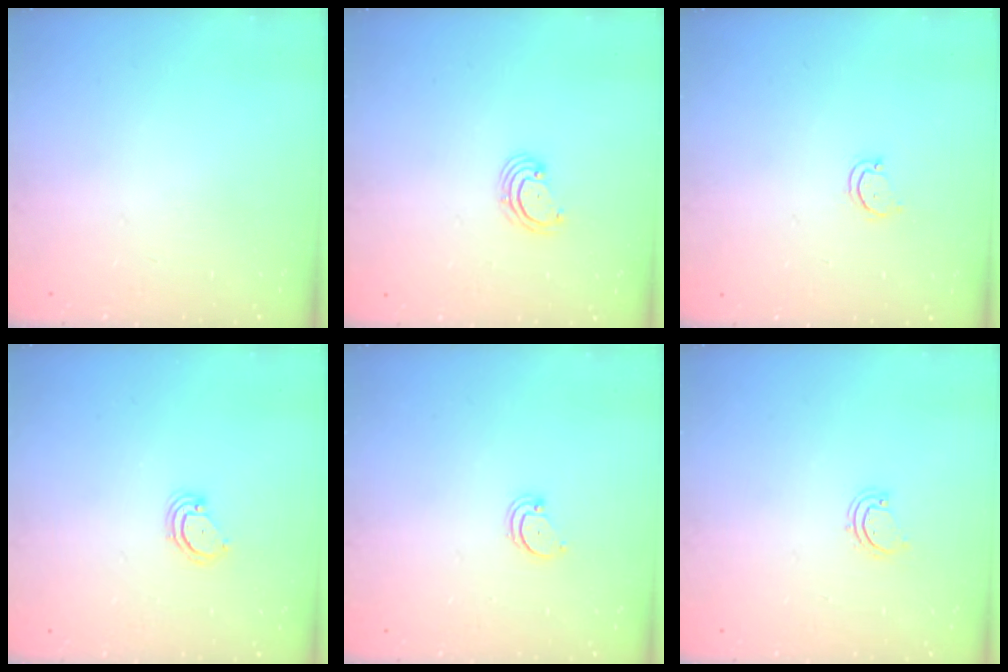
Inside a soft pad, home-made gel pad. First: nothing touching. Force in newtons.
{"total": 3.1, "press": 3.1, "slide": 0.6}
{"total": 2.7, "press": 2.7, "slide": 0.3}
{"total": 3.5, "press": 3.5, "slide": 0.2}
{"total": 1.8, "press": 1.8, "slide": 0.2}
{"total": 2.5, "press": 2.5, "slide": 0.3}